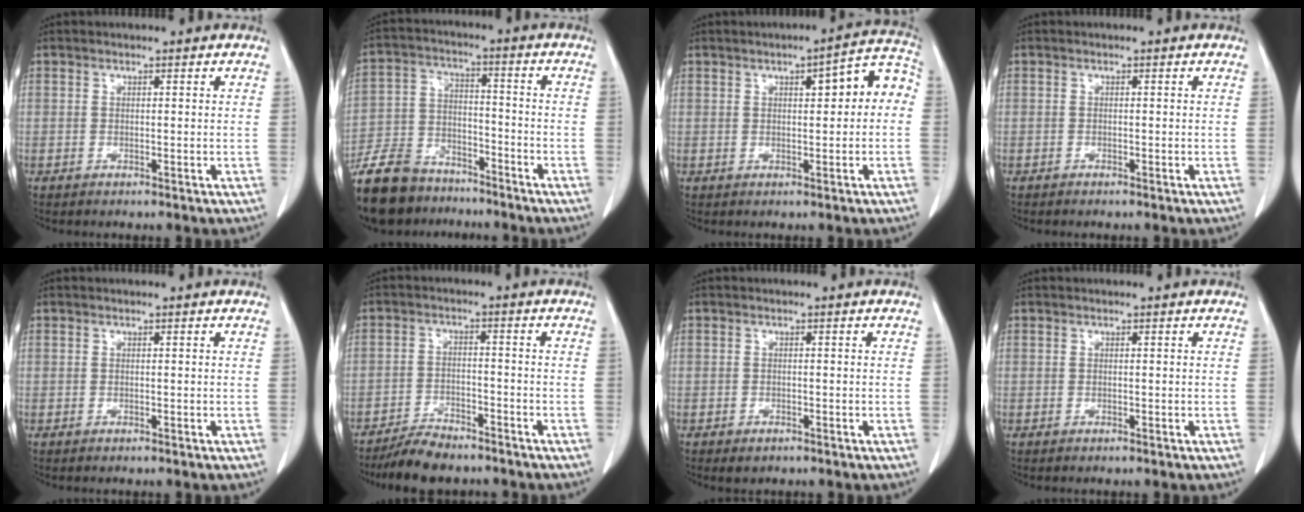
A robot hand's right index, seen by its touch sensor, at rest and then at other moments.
{"total": 17.0, "force": [-13.3, 8.3, 6.5], "torque": [-0.163, 0.002, -0.234]}
{"total": 7.8, "force": [1.2, 2.7, 7.2], "torque": [-0.090, 0.038, 0.013]}
{"total": 0.7, "force": [-0.5, 0.4, 0.4], "torque": [-0.009, -0.001, -0.008]}
{"total": 0.0}
{"total": 8.0, "force": [-7.1, 2.4, 3.0], "torque": [-0.050, -0.015, -0.121]}
{"total": 2.7, "force": [-1.7, 1.6, 1.3], "torque": [-0.023, -0.003, -0.019]}
{"total": 0.0}